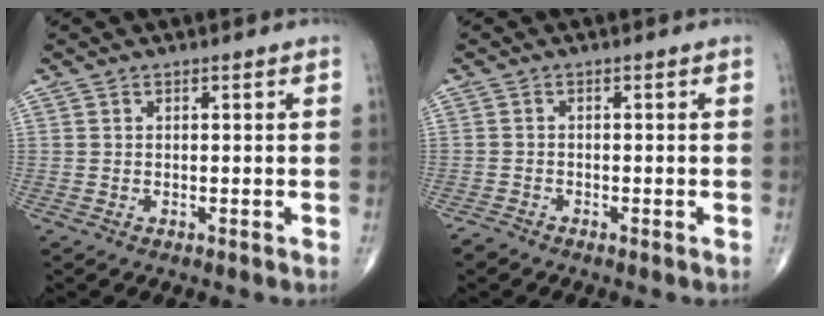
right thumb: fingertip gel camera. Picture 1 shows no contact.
{"total": 1.3, "force": [-1.2, 0.4, 0.2], "torque": [-0.004, -0.003, -0.026]}